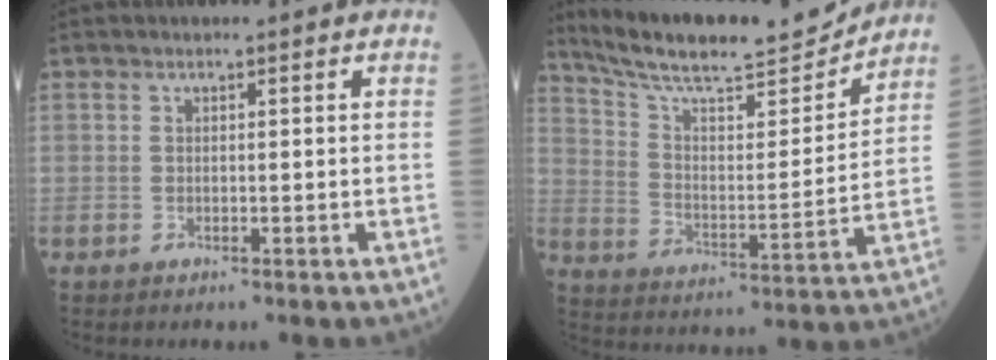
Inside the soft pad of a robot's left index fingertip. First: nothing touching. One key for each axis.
{"total": 17.9, "fx": 16.6, "fy": 1.8, "fz": 6.3, "tx": -0.118, "ty": -0.010, "tz": 0.264}